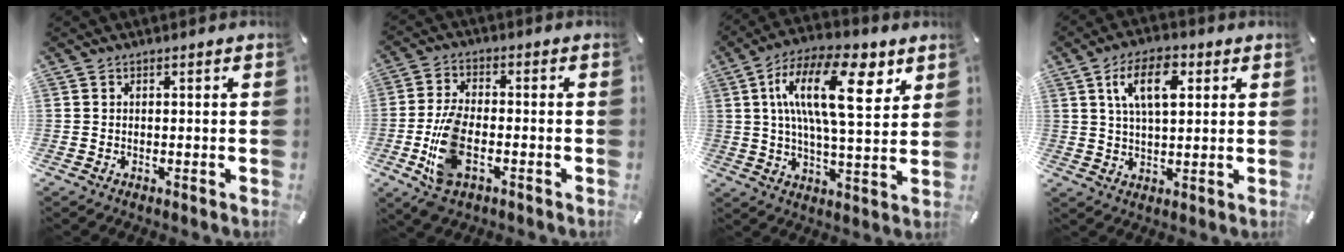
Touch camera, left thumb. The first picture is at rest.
{"total": 11.0, "force": [-3.0, 5.8, 8.9], "torque": [-0.200, -0.005, -0.054]}
{"total": 19.3, "force": [7.2, 7.8, 16.1], "torque": [-0.294, -0.009, 0.109]}
{"total": 10.2, "force": [3.9, 5.3, 7.8], "torque": [-0.138, -0.003, 0.063]}